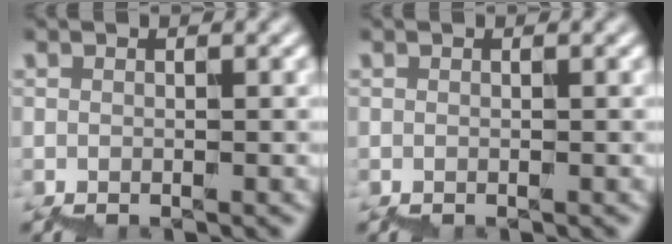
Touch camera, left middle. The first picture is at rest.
{"total": 0.0}